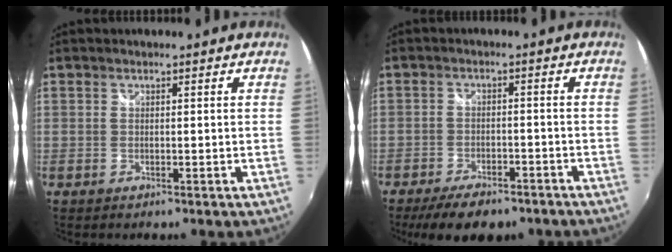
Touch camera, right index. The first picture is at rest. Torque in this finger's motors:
{"motor_torque": [-0.88, -1.00, -0.22, -0.21]}